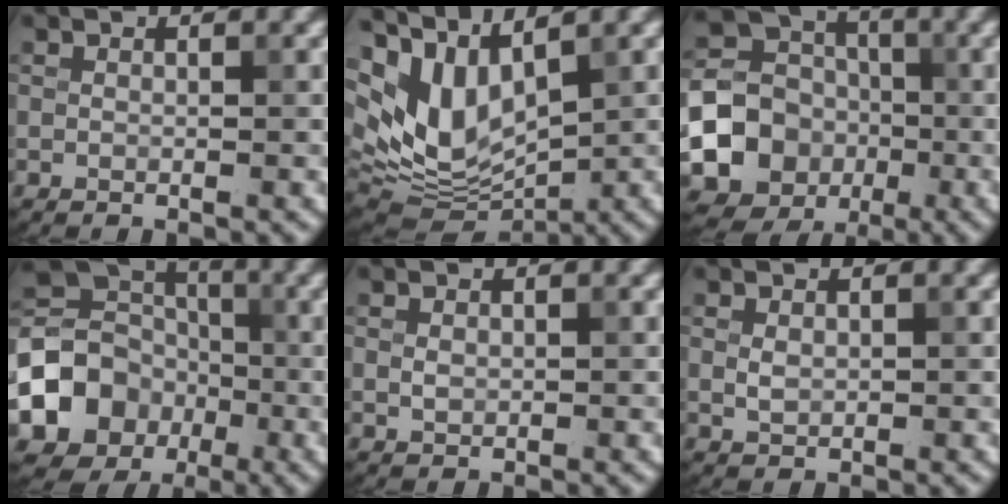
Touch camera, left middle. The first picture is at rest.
{"total": 7.4, "force": [2.9, 4.0, 5.6], "torque": [-0.120, -0.010, 0.064]}
{"total": 16.5, "force": [-4.2, 15.3, 4.4], "torque": [-0.120, -0.021, -0.096]}
{"total": 8.1, "force": [-2.5, 6.8, 3.7], "torque": [-0.058, 0.003, -0.059]}
{"total": 0.8, "force": [0.1, 0.6, 0.5], "torque": [-0.010, -0.001, 0.003]}
{"total": 1.0, "force": [0.2, 0.8, 0.7], "torque": [-0.015, -0.001, 0.006]}